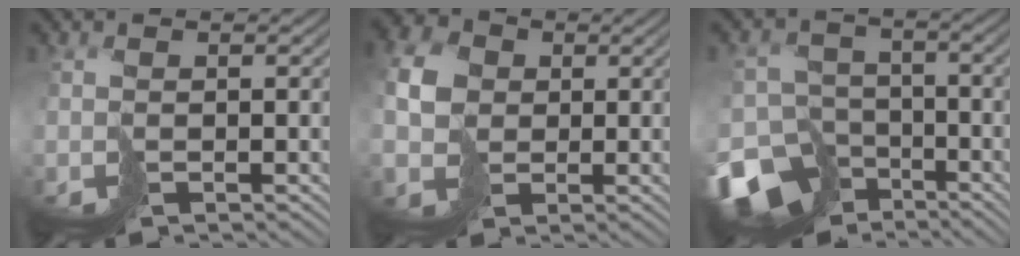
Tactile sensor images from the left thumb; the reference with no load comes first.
{"total": 6.0, "force": [0.5, 5.2, 2.9], "torque": [-0.090, 0.004, 0.002]}
{"total": 13.1, "force": [-8.6, 9.0, 4.0], "torque": [-0.106, -0.052, -0.132]}